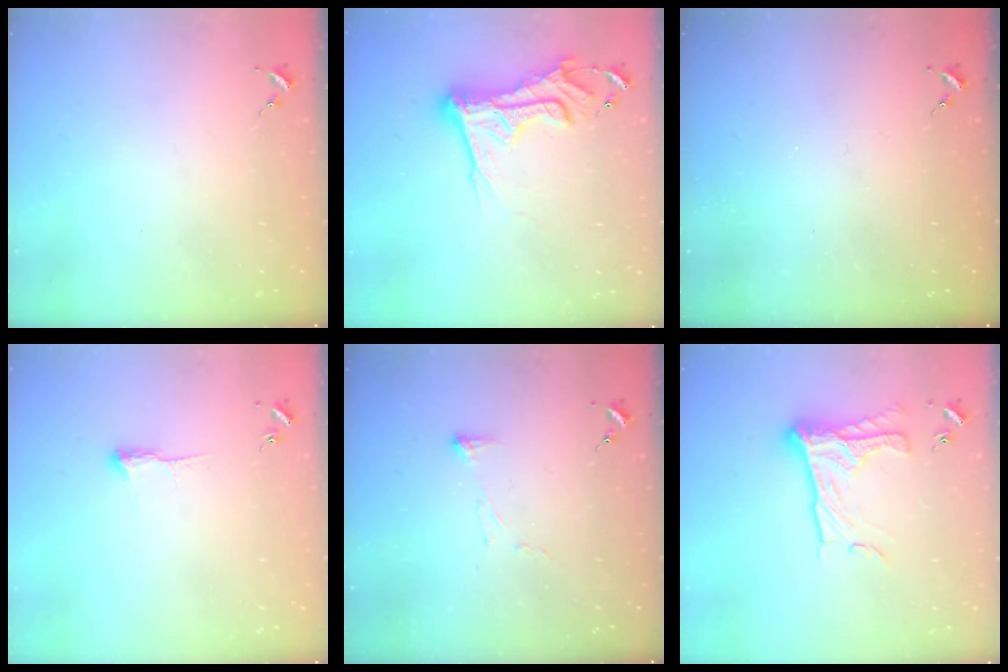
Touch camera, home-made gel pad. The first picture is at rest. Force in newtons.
{"total": 16.7, "press": 16.6, "slide": 1.8}
{"total": 0.0}
{"total": 4.4, "press": 4.3, "slide": 0.7}
{"total": 3.7, "press": 3.6, "slide": 0.6}
{"total": 16.1, "press": 16.0, "slide": 1.0}